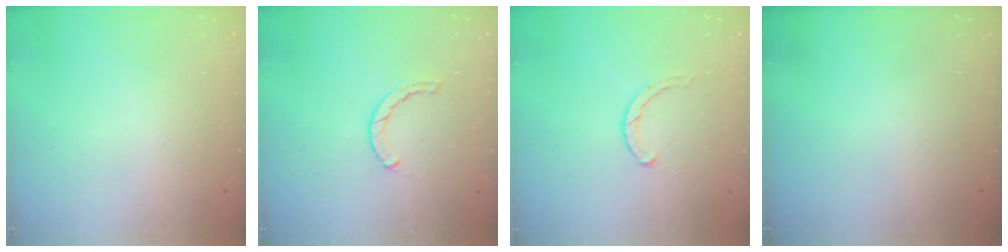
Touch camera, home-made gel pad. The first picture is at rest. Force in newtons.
{"total": 1.7, "press": 1.6, "slide": 0.3}
{"total": 1.9, "press": 1.8, "slide": 0.3}
{"total": 0.0}